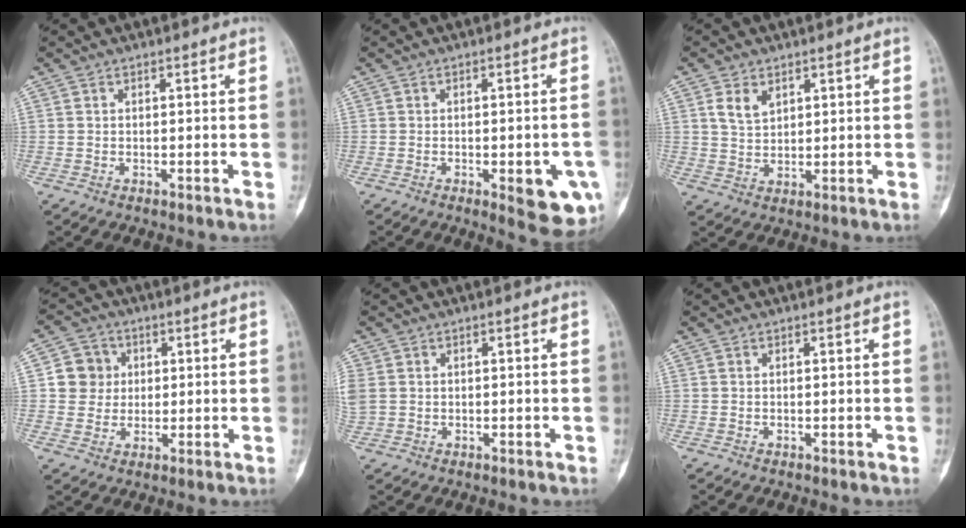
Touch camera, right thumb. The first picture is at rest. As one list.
[{"total": 6.8, "force": [-2.1, 2.5, 6.0], "torque": [-0.058, -0.002, -0.018]}, {"total": 4.6, "force": [2.2, 3.0, 2.7], "torque": [-0.037, -0.012, 0.046]}, {"total": 6.6, "force": [1.1, 6.4, 1.6], "torque": [0.008, 0.005, 0.012]}, {"total": 4.4, "force": [0.5, 3.7, 2.3], "torque": [-0.071, 0.011, 0.018]}, {"total": 0.0}]